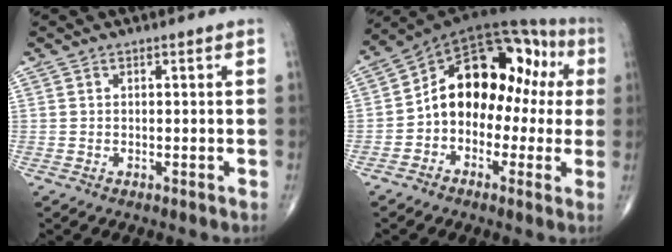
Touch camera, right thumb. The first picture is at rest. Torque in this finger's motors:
{"motor_torque": [2.43, 2.58, 1.04, -0.63, 0.14]}